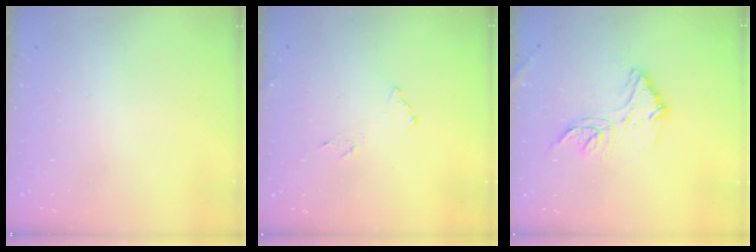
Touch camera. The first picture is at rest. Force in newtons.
{"total": 7.8, "press": 7.8, "slide": 0.5}
{"total": 13.5, "press": 13.4, "slide": 1.1}